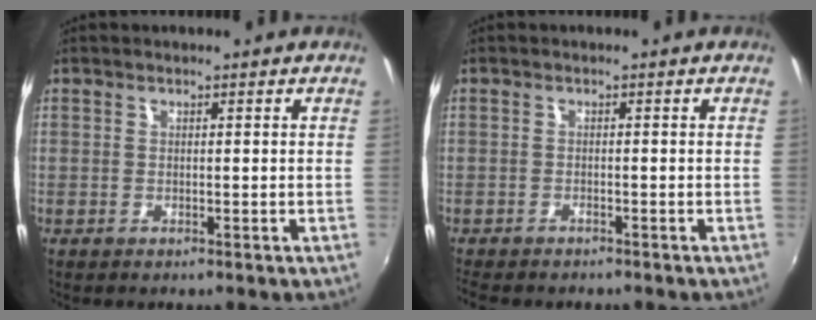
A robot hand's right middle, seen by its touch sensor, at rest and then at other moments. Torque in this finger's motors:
{"motor_torque": [1.06, -1.08, 0.19, 0.05]}